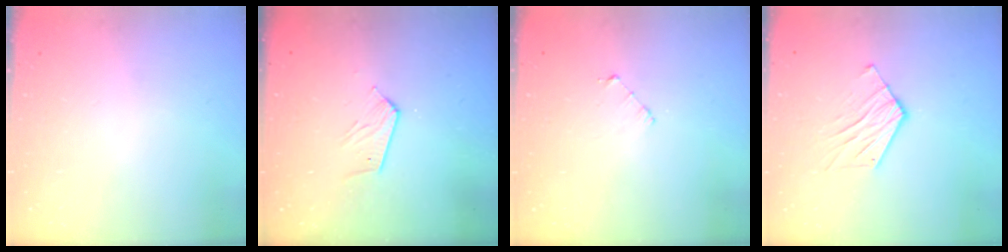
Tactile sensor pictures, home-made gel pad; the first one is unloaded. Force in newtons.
{"total": 5.4, "press": 5.4, "slide": 0.5}
{"total": 2.9, "press": 2.9, "slide": 0.2}
{"total": 8.2, "press": 8.2, "slide": 0.3}